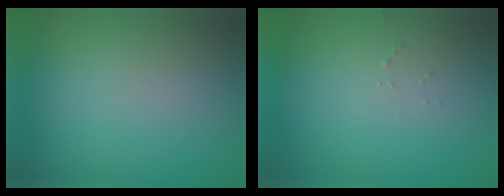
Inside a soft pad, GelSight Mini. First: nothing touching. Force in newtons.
{"total": 0.7, "press": 0.7, "slide": 0.1}